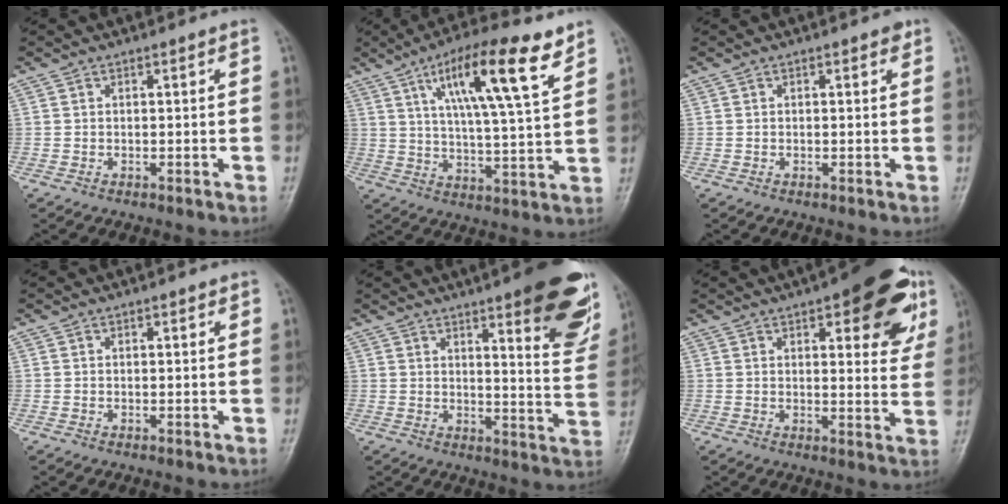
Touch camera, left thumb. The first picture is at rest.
{"total": 16.3, "force": [8.6, 3.2, 13.5], "torque": [-0.213, -0.027, 0.141]}
{"total": 0.8, "force": [0.5, 0.4, 0.5], "torque": [-0.002, -0.001, 0.002]}
{"total": 0.8, "force": [0.5, 0.4, 0.5], "torque": [-0.005, -0.001, 0.005]}
{"total": 18.6, "force": [10.2, 4.5, 14.8], "torque": [-0.150, -0.056, 0.130]}
{"total": 16.6, "force": [8.0, 6.3, 13.1], "torque": [-0.125, -0.022, 0.095]}